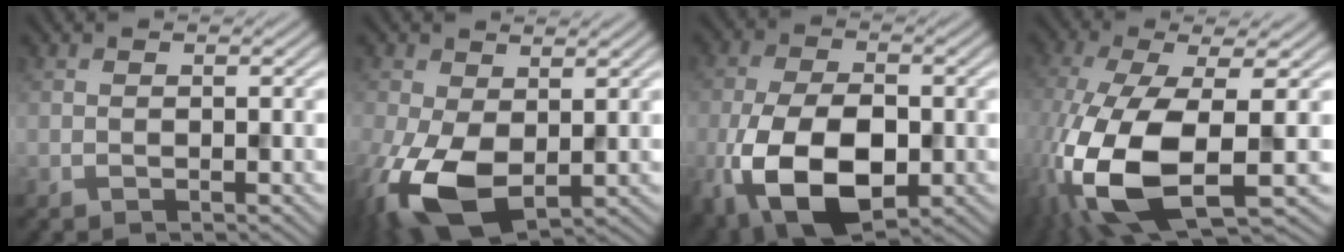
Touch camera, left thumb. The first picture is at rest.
{"total": 11.1, "force": [-2.1, 6.6, 8.6], "torque": [-0.223, -0.022, -0.037]}
{"total": 14.3, "force": [-4.6, 8.1, 10.9], "torque": [-0.238, -0.033, -0.077]}
{"total": 14.1, "force": [-4.2, 5.6, 12.3], "torque": [-0.299, -0.034, -0.073]}